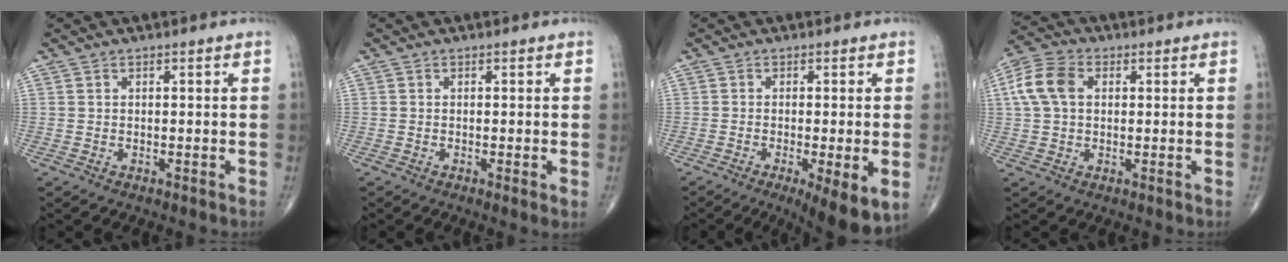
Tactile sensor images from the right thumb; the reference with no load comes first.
{"total": 1.5, "force": [-0.3, 0.1, 1.5], "torque": [-0.032, -0.007, -0.009]}
{"total": 9.3, "force": [-3.4, 2.2, 8.4], "torque": [-0.123, -0.018, -0.051]}
{"total": 8.3, "force": [1.6, 5.7, 5.9], "torque": [-0.127, 0.020, 0.026]}